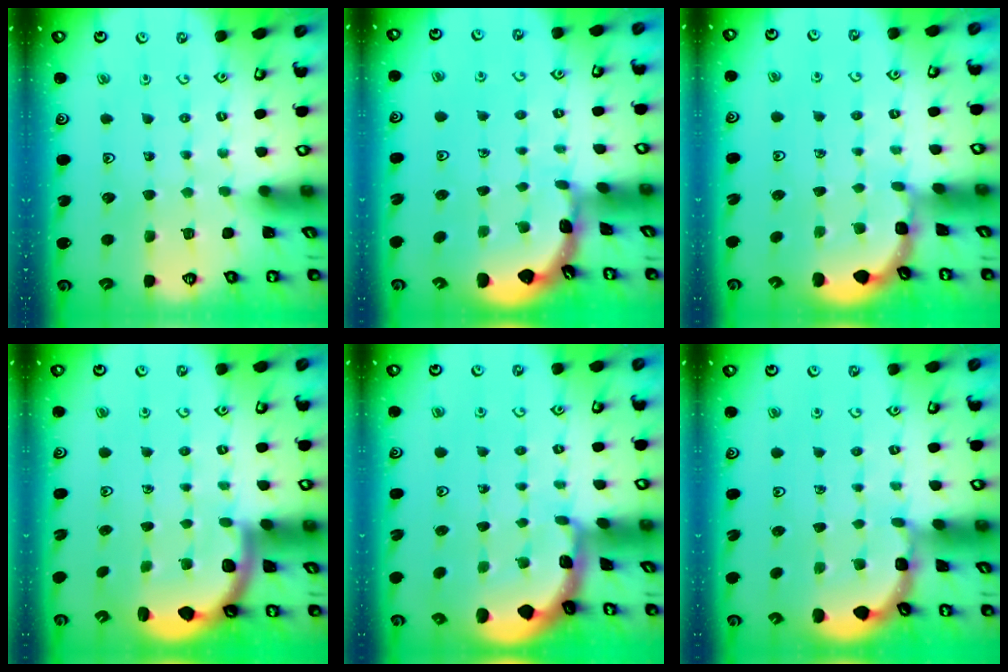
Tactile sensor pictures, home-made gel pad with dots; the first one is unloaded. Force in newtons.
{"total": 1.6, "press": 1.6, "slide": 0.2}
{"total": 1.5, "press": 1.5, "slide": 0.2}
{"total": 2.0, "press": 1.9, "slide": 0.5}
{"total": 2.3, "press": 2.3, "slide": 0.3}
{"total": 1.5, "press": 1.5, "slide": 0.2}